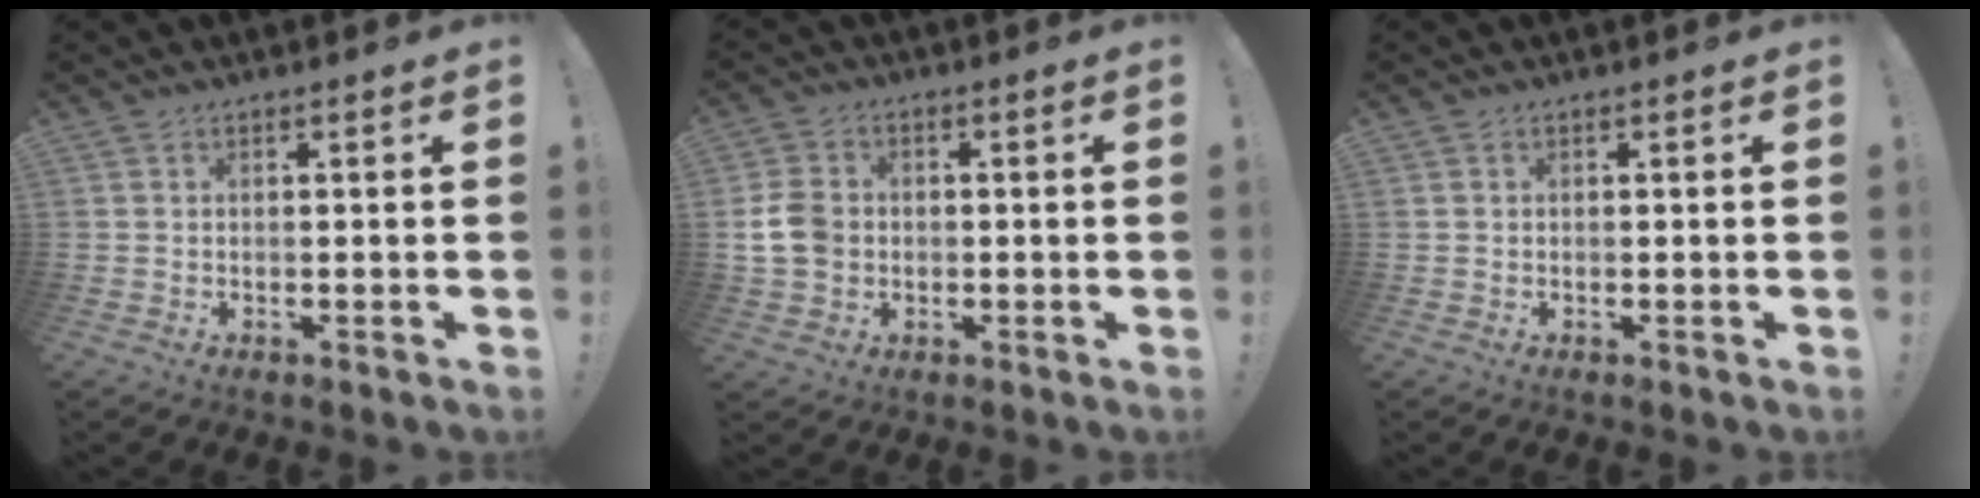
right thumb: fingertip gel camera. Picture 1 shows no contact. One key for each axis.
{"total": 9.2, "fx": -0.5, "fy": 7.6, "fz": 5.1, "tx": -0.095, "ty": 0.009, "tz": -0.005}
{"total": 0.0}